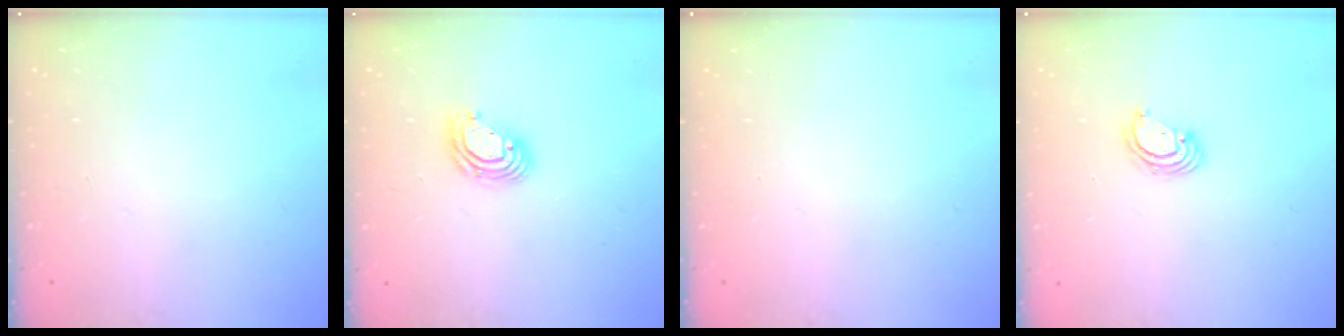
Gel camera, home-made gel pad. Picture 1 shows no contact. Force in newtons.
{"total": 8.7, "press": 8.6, "slide": 1.4}
{"total": 0.0}
{"total": 3.5, "press": 3.5, "slide": 0.2}